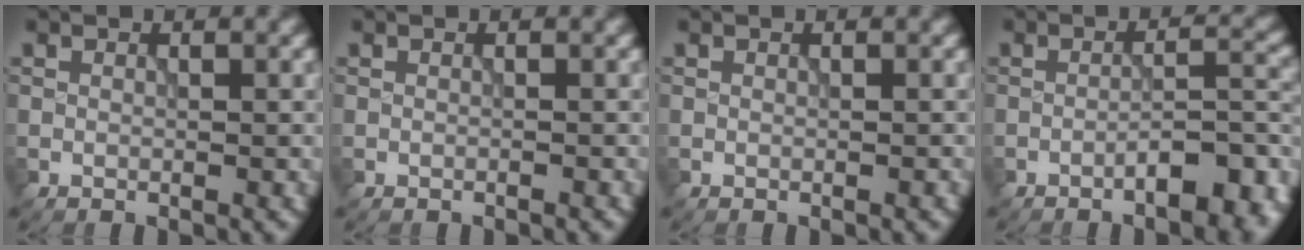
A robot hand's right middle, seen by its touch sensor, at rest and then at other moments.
{"total": 0.0}
{"total": 0.0}
{"total": 6.2, "force": [-3.4, 1.9, 4.8], "torque": [-0.057, 0.012, -0.047]}